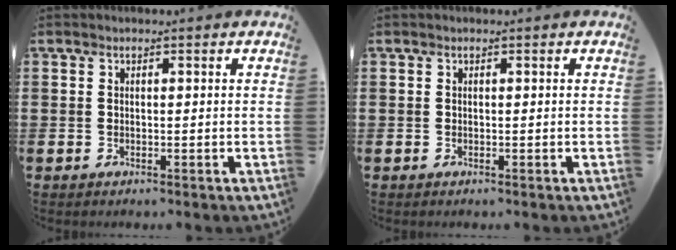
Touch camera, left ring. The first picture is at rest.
{"total": 0.0}